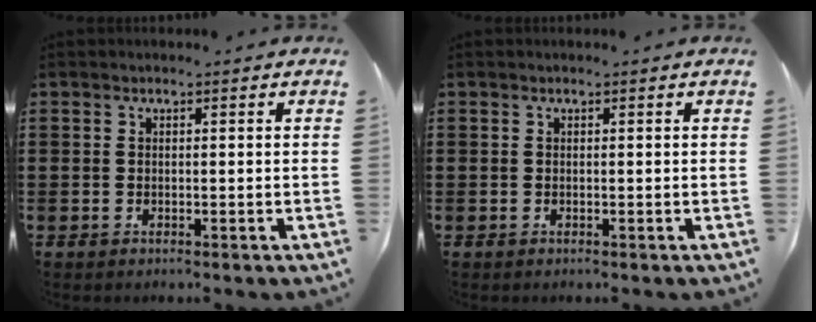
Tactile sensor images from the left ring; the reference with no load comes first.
{"total": 0.0}